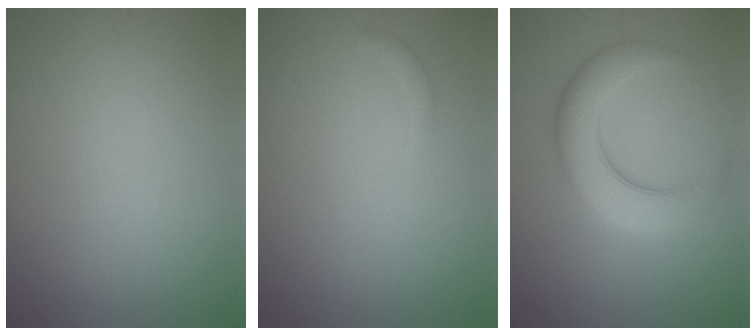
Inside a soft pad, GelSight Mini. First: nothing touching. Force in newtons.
{"total": 0.6, "press": 0.6, "slide": 0.0}
{"total": 5.8, "press": 5.8, "slide": 0.1}